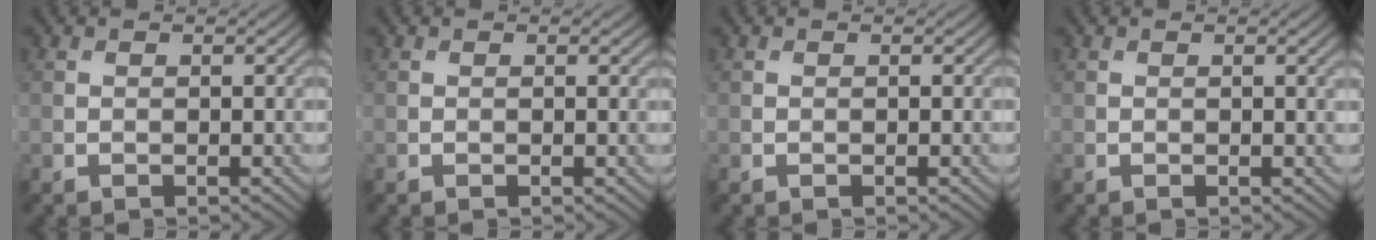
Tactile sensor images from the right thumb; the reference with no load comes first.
{"total": 0.0}
{"total": 0.0}
{"total": 1.3, "force": [0.4, 0.2, 1.2], "torque": [-0.016, 0.001, 0.005]}